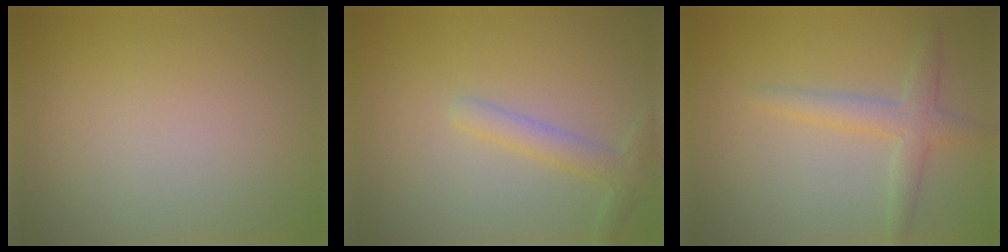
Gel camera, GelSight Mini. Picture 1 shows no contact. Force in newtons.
{"total": 2.1, "press": 2.1, "slide": 0.1}
{"total": 2.7, "press": 2.7, "slide": 0.1}